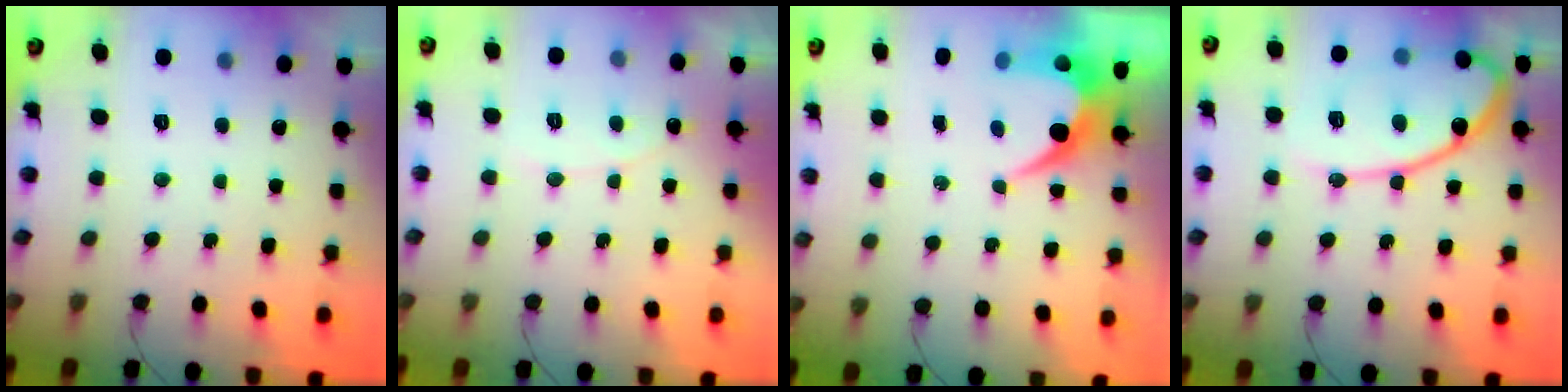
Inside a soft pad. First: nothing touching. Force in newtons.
{"total": 5.3, "press": 5.3, "slide": 0.5}
{"total": 7.5, "press": 7.4, "slide": 0.4}
{"total": 16.0, "press": 16.0, "slide": 1.3}